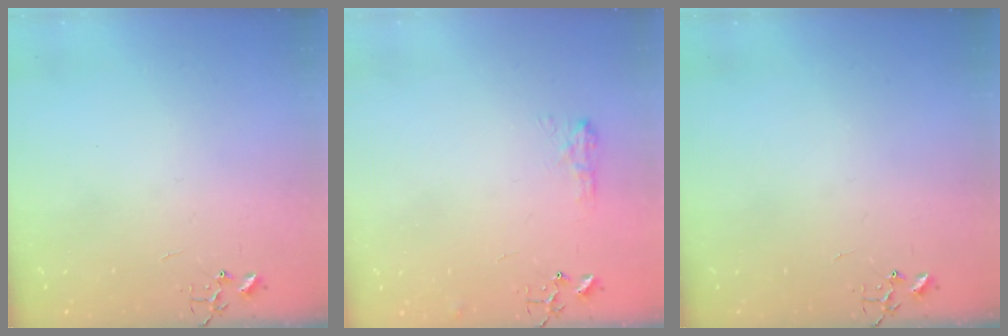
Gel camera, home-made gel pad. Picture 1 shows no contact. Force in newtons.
{"total": 8.0, "press": 7.9, "slide": 0.7}
{"total": 0.0}